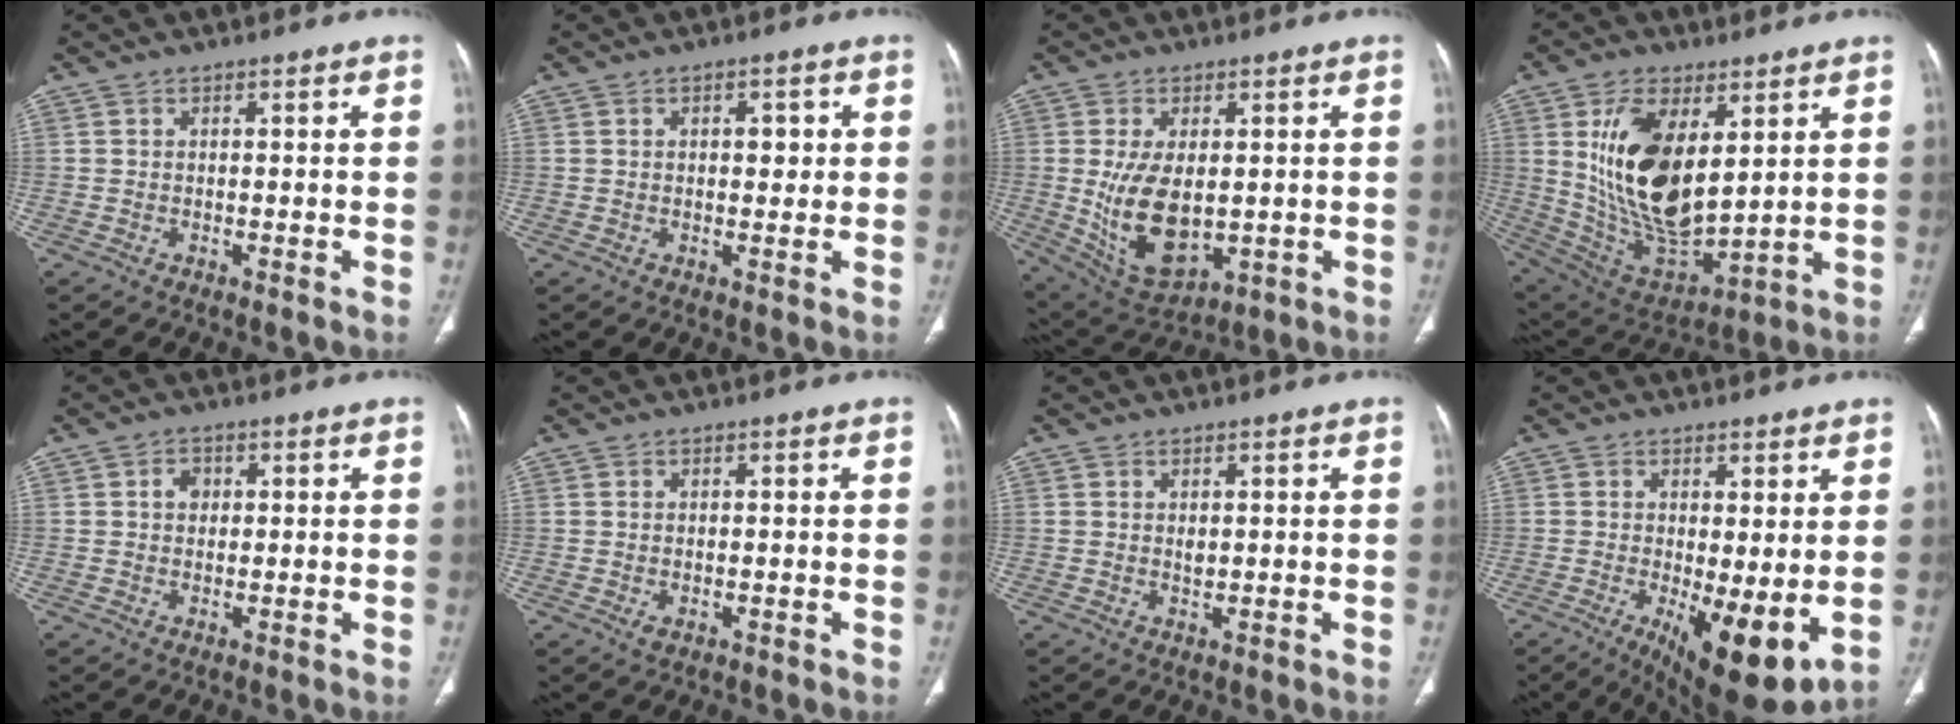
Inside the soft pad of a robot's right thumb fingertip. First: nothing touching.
{"total": 3.0, "force": [0.6, 1.7, 2.4], "torque": [-0.022, 0.000, 0.008]}
{"total": 13.2, "force": [-0.4, 7.4, 11.0], "torque": [-0.189, -0.012, 0.020]}
{"total": 20.1, "force": [5.2, 10.3, 16.5], "torque": [-0.291, -0.032, 0.115]}
{"total": 2.3, "force": [0.5, 1.9, 1.2], "torque": [-0.010, 0.005, 0.006]}
{"total": 1.1, "force": [-0.3, 0.6, 0.8], "torque": [-0.018, -0.001, 0.000]}
{"total": 1.2, "force": [0.3, 0.7, 0.9], "torque": [-0.014, -0.003, 0.009]}
{"total": 11.2, "force": [-1.7, 3.6, 10.5], "torque": [-0.156, -0.030, -0.014]}